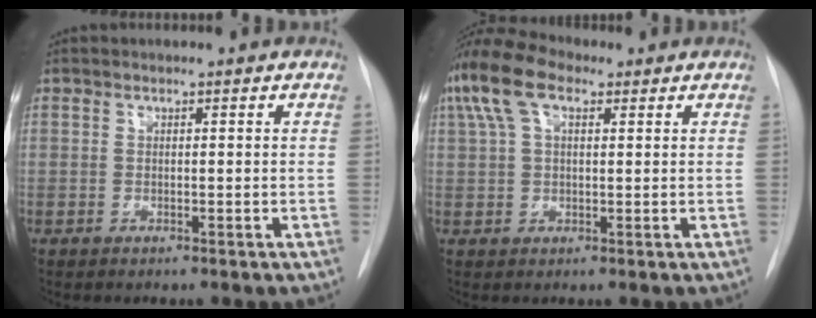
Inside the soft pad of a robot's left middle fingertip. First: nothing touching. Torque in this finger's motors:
{"motor_torque": [1.07, -1.07, 0.57, 0.17]}